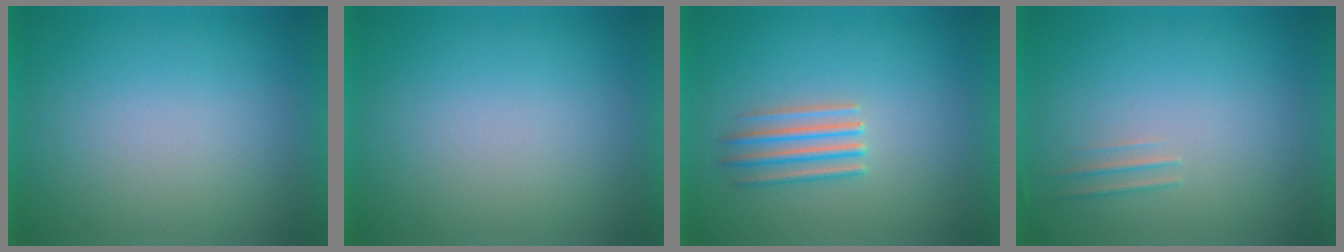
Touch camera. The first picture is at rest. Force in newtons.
{"total": 0.0}
{"total": 2.7}
{"total": 1.6}